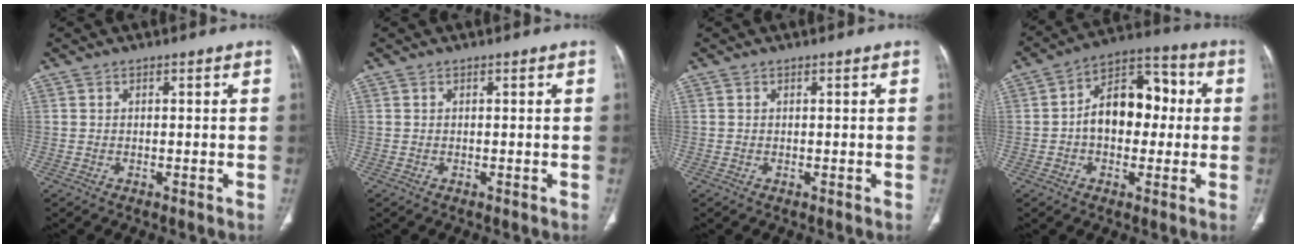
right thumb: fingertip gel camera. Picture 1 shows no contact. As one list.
[{"total": 0.0}, {"total": 0.0}, {"total": 13.6, "force": [0.3, 8.9, 10.2], "torque": [-0.123, 0.038, -0.004]}]